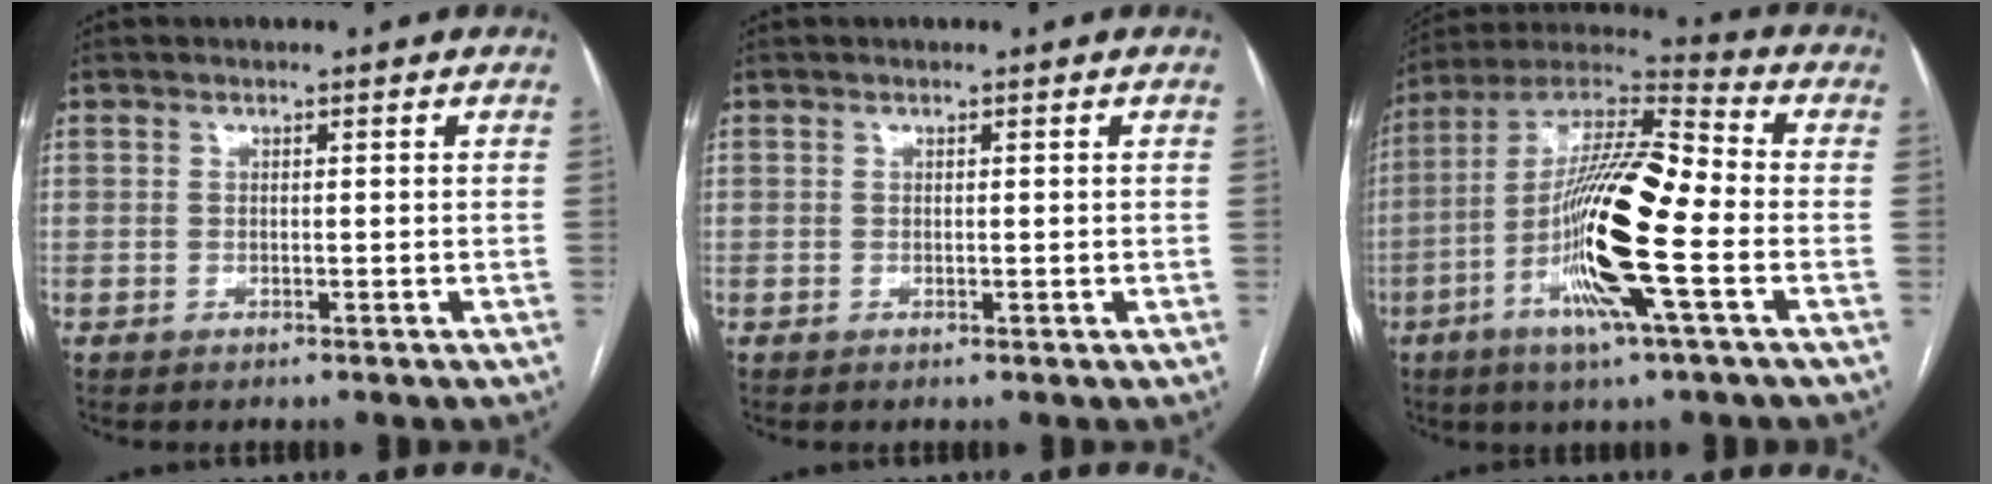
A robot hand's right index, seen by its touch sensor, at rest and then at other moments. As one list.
[{"total": 0.0}, {"total": 18.4, "force": [-4.5, 1.4, 17.8], "torque": [-0.344, -0.005, -0.088]}]